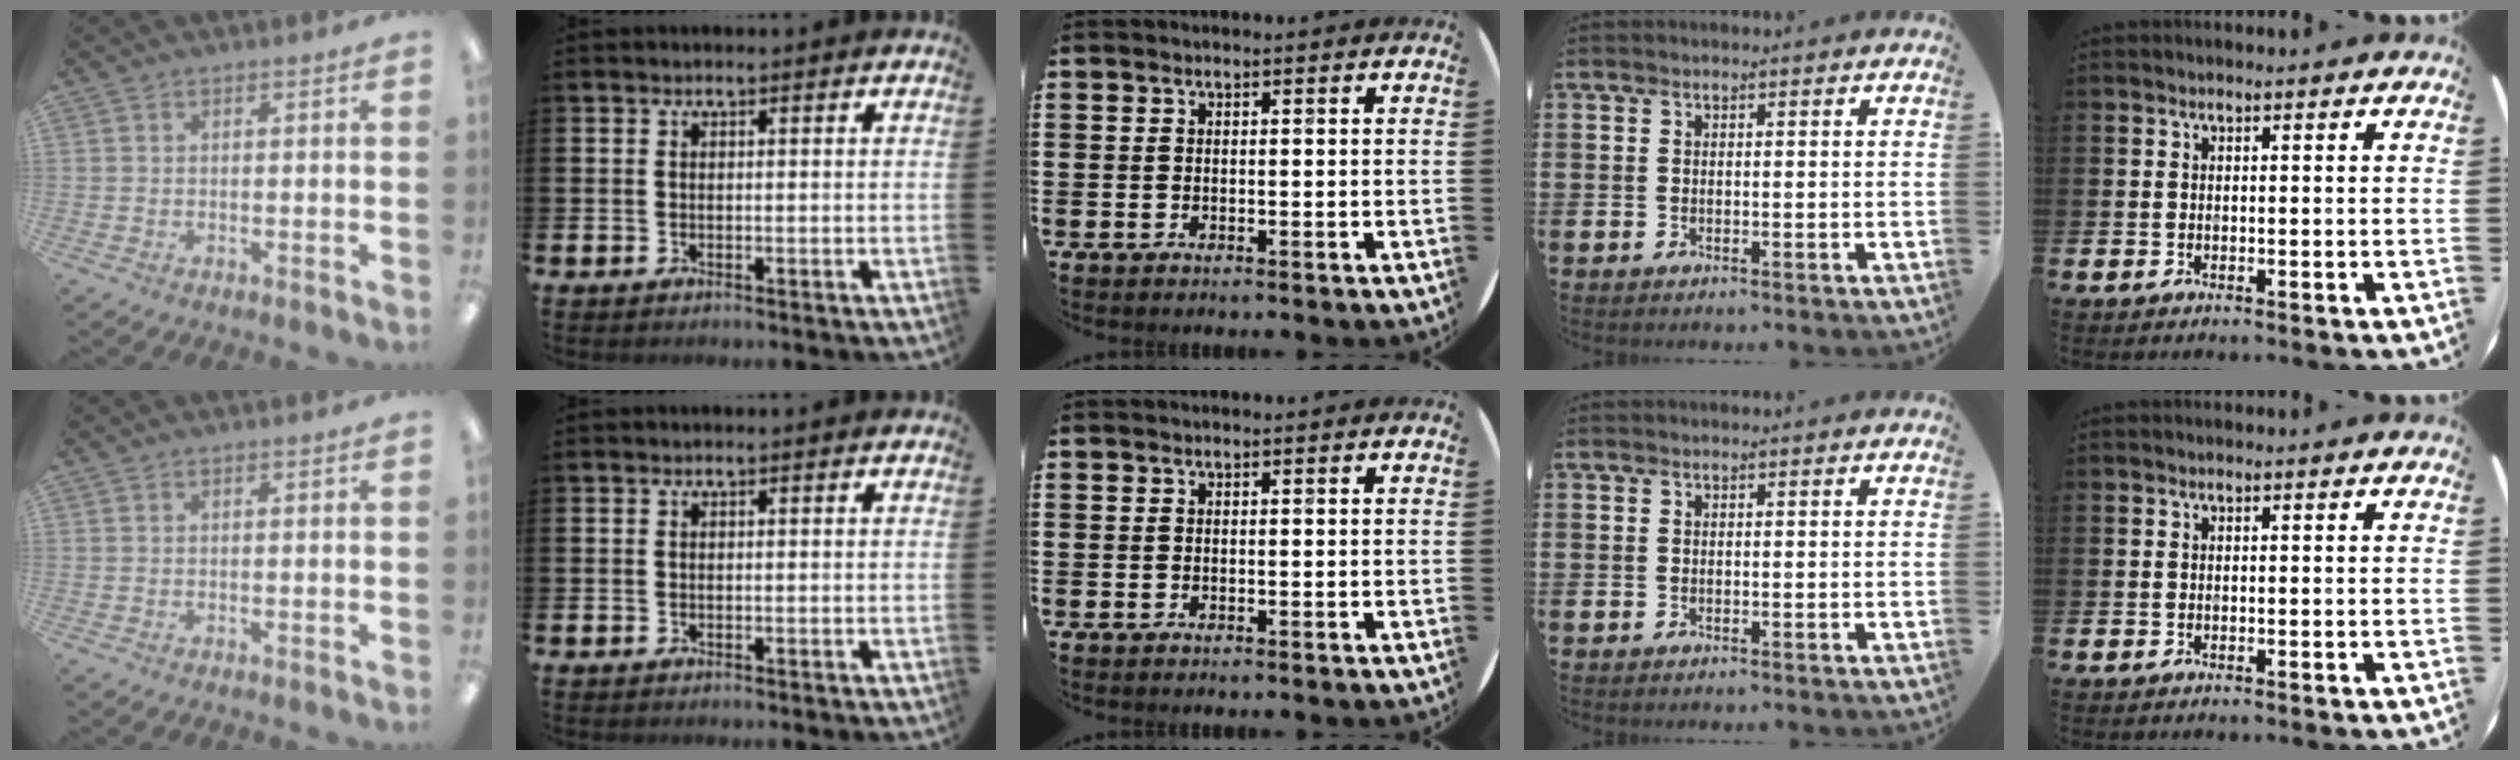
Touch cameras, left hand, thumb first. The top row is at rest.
{}